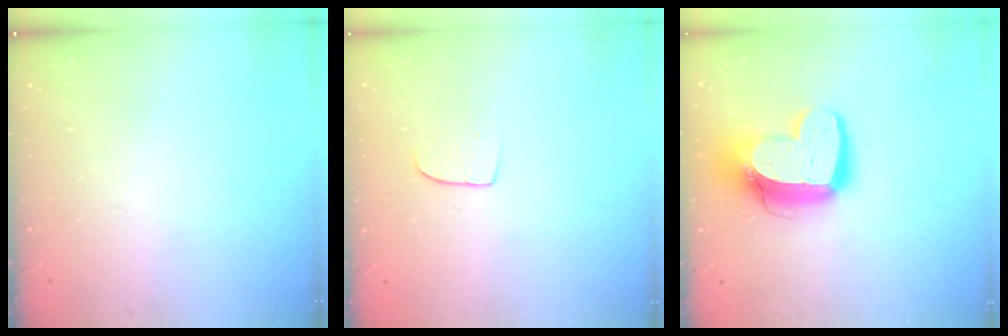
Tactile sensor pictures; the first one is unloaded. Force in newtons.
{"total": 6.4, "press": 6.4, "slide": 0.5}
{"total": 15.5, "press": 15.4, "slide": 1.8}